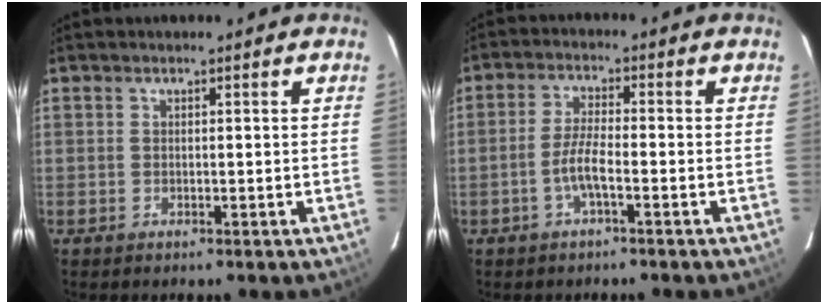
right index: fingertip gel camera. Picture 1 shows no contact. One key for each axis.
{"total": 4.2, "fx": -1.9, "fy": 0.4, "fz": 3.7, "tx": -0.080, "ty": 0.006, "tz": -0.038}